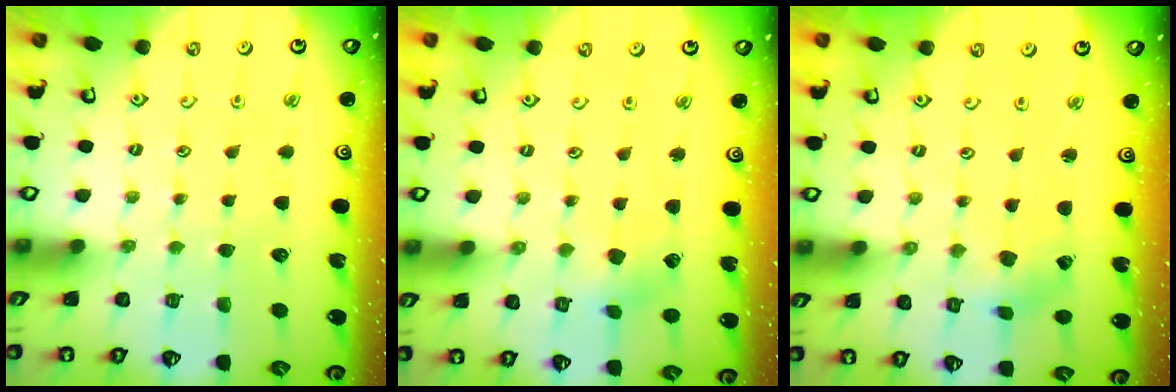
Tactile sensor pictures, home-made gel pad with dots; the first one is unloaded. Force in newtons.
{"total": 3.0, "press": 3.0, "slide": 0.4}
{"total": 1.5, "press": 1.5, "slide": 0.3}